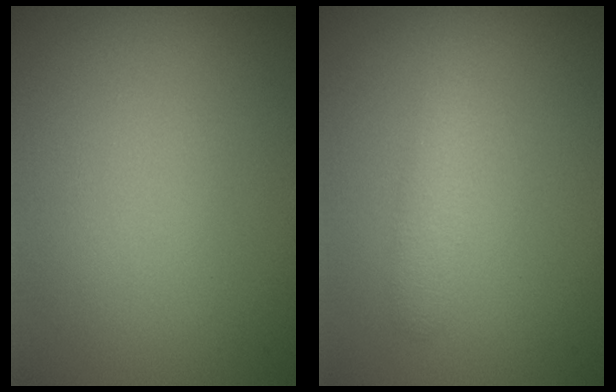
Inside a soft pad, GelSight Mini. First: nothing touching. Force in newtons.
{"total": 1.8, "press": 1.8, "slide": 0.0}